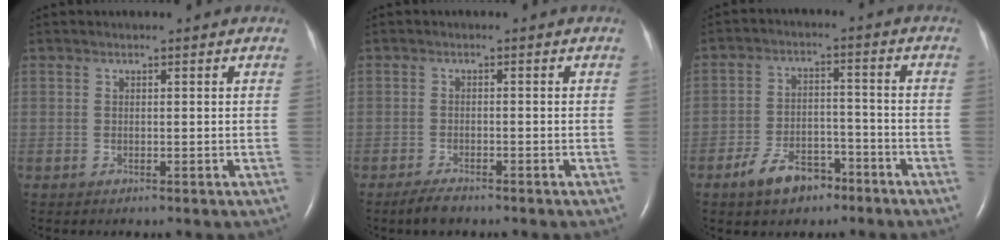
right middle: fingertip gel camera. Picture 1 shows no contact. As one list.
[{"total": 2.7, "force": [-2.2, 0.6, 1.4], "torque": [-0.037, -0.006, -0.037]}, {"total": 7.3, "force": [-5.0, 3.9, 3.8], "torque": [-0.079, 0.011, -0.078]}]